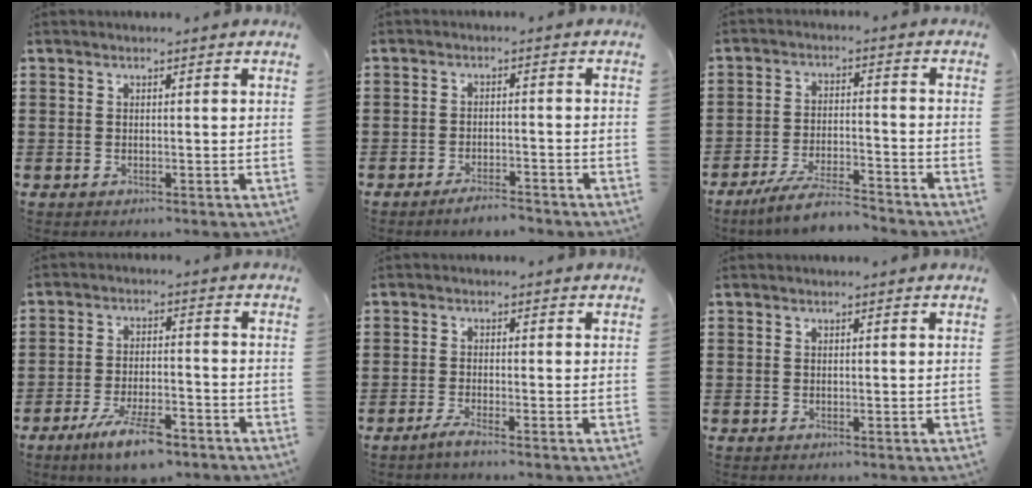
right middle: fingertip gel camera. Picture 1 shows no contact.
{"total": 2.8, "force": [-2.7, 0.1, 0.9], "torque": [-0.017, 0.002, -0.051]}
{"total": 6.6, "force": [-5.9, 0.3, 2.9], "torque": [-0.064, -0.007, -0.112]}
{"total": 7.6, "force": [-5.3, 1.9, 5.1], "torque": [-0.104, -0.003, -0.098]}
{"total": 1.9, "force": [-1.5, -0.3, 1.2], "torque": [-0.028, -0.005, -0.028]}
{"total": 0.0}